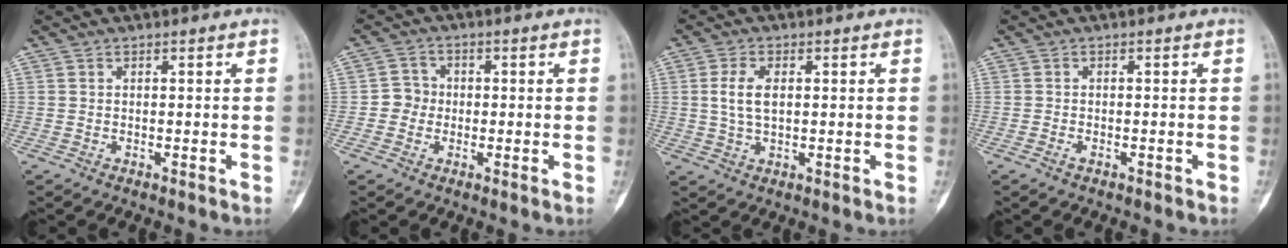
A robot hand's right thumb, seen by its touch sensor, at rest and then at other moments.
{"total": 3.3, "force": [-0.5, 3.2, 0.8], "torque": [0.008, 0.011, -0.017]}
{"total": 4.7, "force": [0.9, 2.4, 4.0], "torque": [-0.088, 0.000, 0.015]}
{"total": 0.7, "force": [-0.5, 0.4, 0.3], "torque": [-0.010, 0.002, -0.007]}